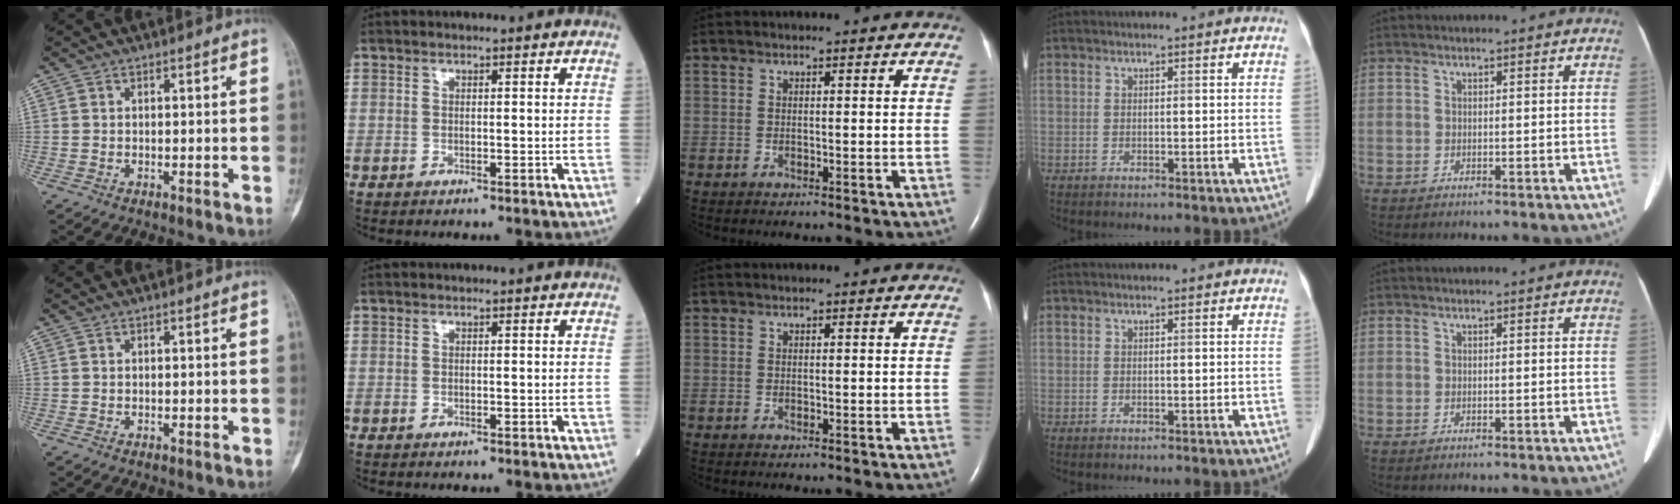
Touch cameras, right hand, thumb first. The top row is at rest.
{}